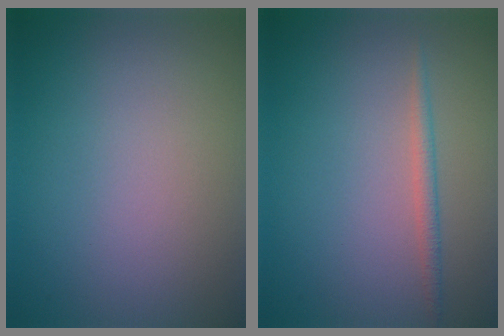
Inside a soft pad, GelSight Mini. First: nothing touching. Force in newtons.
{"total": 1.2, "press": 1.2, "slide": 0.1}